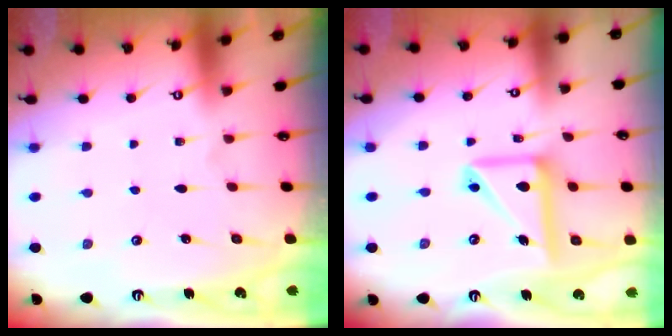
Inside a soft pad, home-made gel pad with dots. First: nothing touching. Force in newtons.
{"total": 13.7, "press": 13.6, "slide": 2.2}